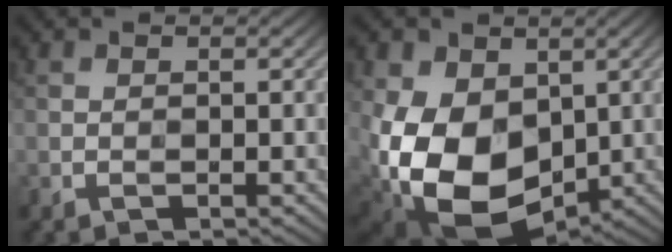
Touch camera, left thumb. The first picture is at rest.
{"total": 14.6, "force": [-0.3, 10.9, 9.8], "torque": [-0.230, -0.028, -0.005]}